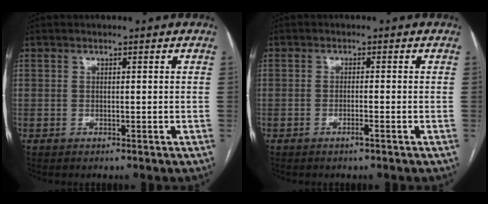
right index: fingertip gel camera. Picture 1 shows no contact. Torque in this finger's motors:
{"motor_torque": [-0.15, 0.09, -0.04, 0.00]}